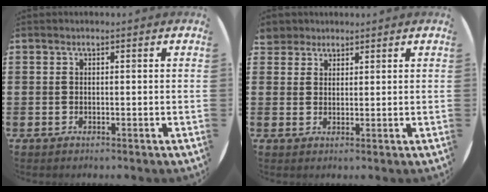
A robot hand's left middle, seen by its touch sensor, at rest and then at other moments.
{"total": 2.8, "force": [2.5, 1.3, 0.0], "torque": [0.002, 0.002, 0.047]}